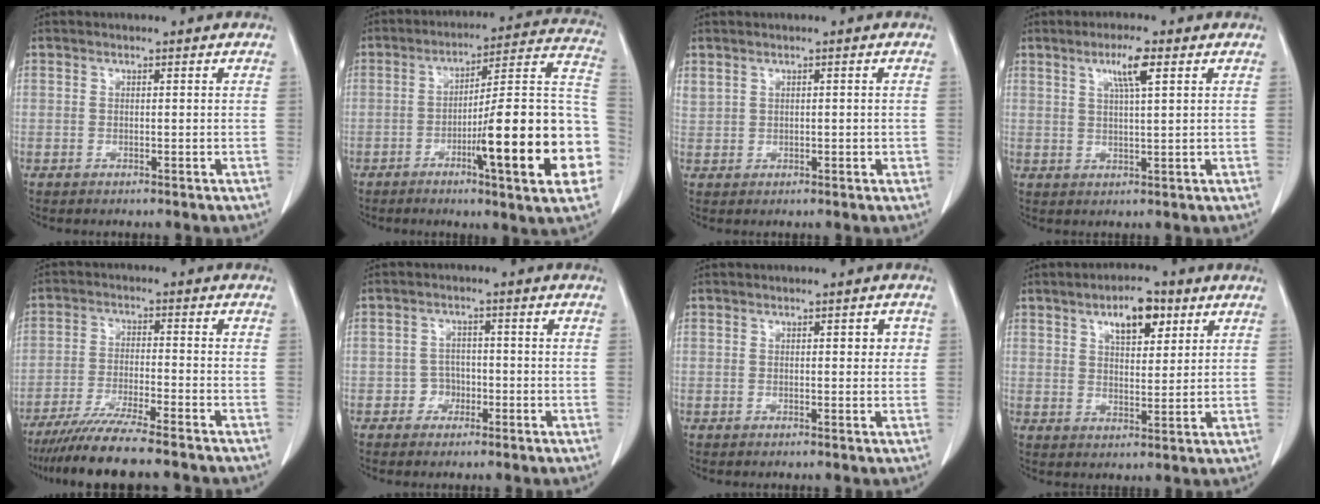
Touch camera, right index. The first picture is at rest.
{"total": 21.5, "force": [-6.2, 1.6, 20.5], "torque": [-0.214, 0.013, -0.087]}
{"total": 2.6, "force": [1.1, 1.6, 1.8], "torque": [-0.044, 0.017, 0.036]}
{"total": 4.9, "force": [2.4, 0.2, 4.2], "torque": [-0.075, 0.001, 0.041]}
{"total": 11.7, "force": [-9.9, -0.1, 6.1], "torque": [-0.093, -0.031, -0.161]}
{"total": 2.6, "force": [-1.2, 2.2, 0.5], "torque": [0.000, 0.012, -0.022]}
{"total": 2.1, "force": [0.5, 1.0, 1.8], "torque": [-0.016, 0.005, 0.004]}
{"total": 7.2, "force": [3.9, 2.9, 5.3], "torque": [-0.085, 0.004, 0.062]}